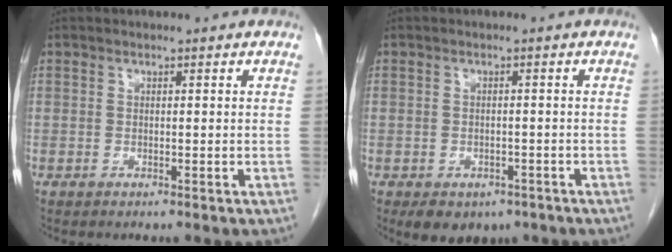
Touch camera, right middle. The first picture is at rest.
{"total": 6.4, "force": [-4.2, 4.0, 2.6], "torque": [-0.030, 0.004, -0.051]}